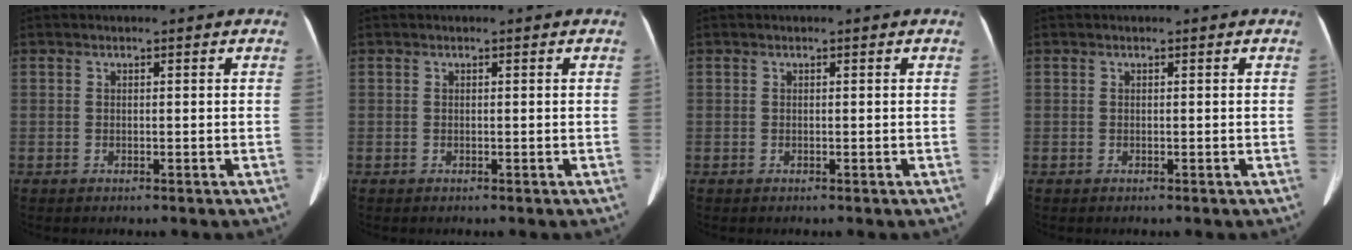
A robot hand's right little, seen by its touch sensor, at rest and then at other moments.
{"total": 0.0}
{"total": 0.0}
{"total": 0.0}